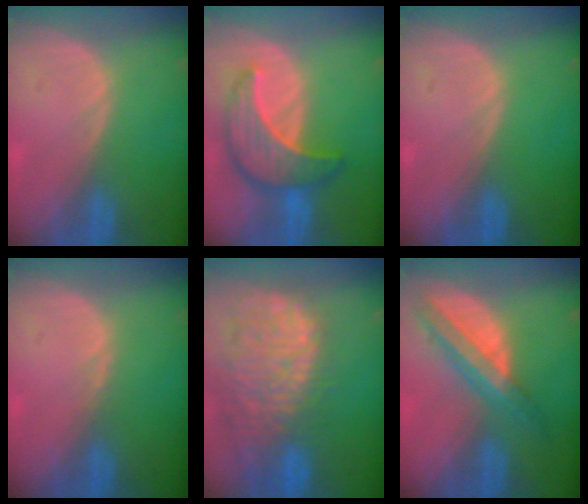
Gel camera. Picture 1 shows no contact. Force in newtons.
{"total": 8.9, "press": 8.9, "slide": 0.8}
{"total": 0.0}
{"total": 0.6, "press": 0.5, "slide": 0.3}
{"total": 14.0, "press": 11.7, "slide": 7.7}
{"total": 8.0, "press": 6.7, "slide": 4.4}